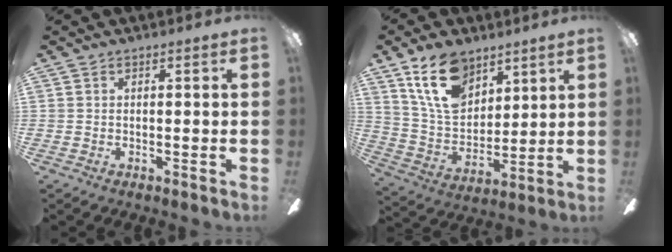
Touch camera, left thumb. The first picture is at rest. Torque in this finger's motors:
{"motor_torque": [1.02, 0.24, 1.43, -1.37, 0.23]}